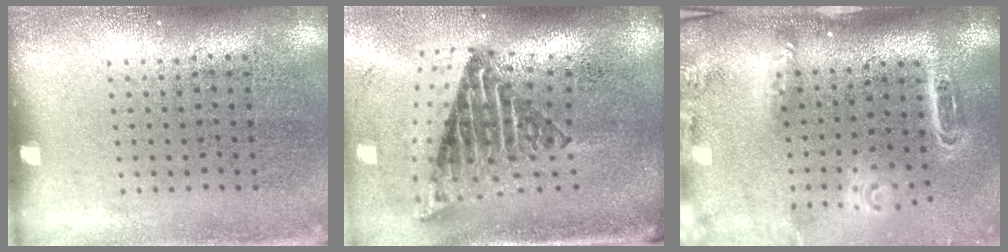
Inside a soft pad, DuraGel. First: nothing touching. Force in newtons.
{"total": 2.8, "press": 1.7, "slide": 2.2}
{"total": 2.8, "press": 2.0, "slide": 1.9}